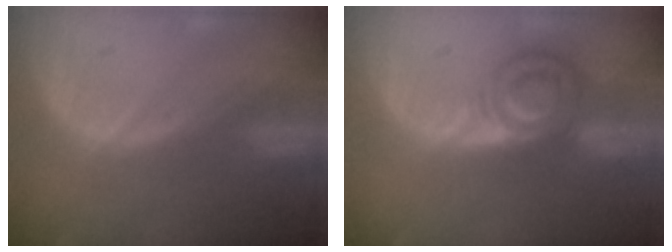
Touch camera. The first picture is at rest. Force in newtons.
{"total": 6.8, "press": 6.5, "slide": 2.2}